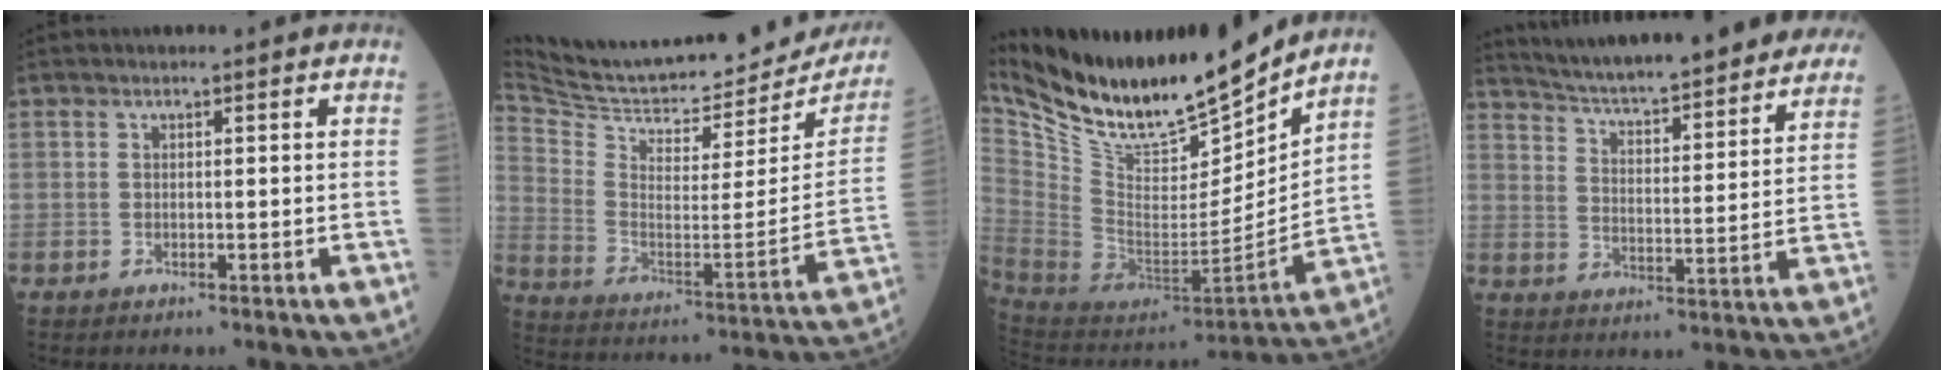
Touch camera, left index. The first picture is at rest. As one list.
[{"total": 29.1, "force": [26.7, 7.2, 9.1], "torque": [-0.174, -0.068, 0.372]}, {"total": 22.4, "force": [19.6, 3.4, 10.2], "torque": [-0.194, -0.036, 0.342]}, {"total": 26.2, "force": [23.8, 3.1, 10.5], "torque": [-0.162, -0.023, 0.316]}]